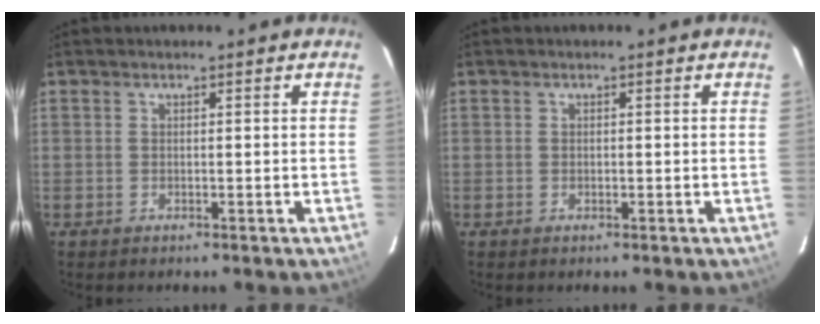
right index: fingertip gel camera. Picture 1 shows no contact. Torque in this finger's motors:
{"motor_torque": [-0.10, 0.04, -0.03, -0.01]}